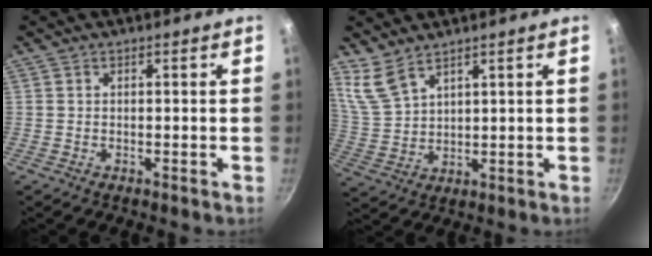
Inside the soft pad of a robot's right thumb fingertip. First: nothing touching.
{"total": 6.1, "force": [4.9, 2.3, 2.7], "torque": [-0.051, -0.029, 0.115]}